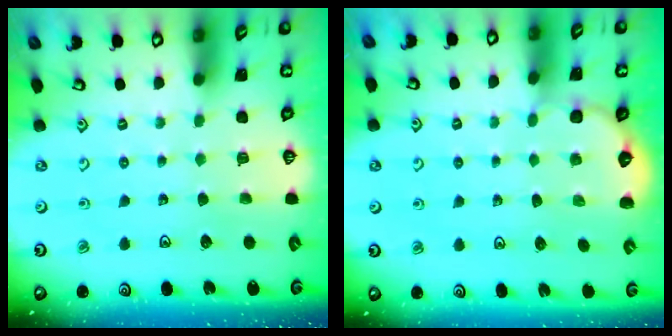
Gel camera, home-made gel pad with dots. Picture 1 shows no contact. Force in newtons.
{"total": 3.0, "press": 2.6, "slide": 1.5}